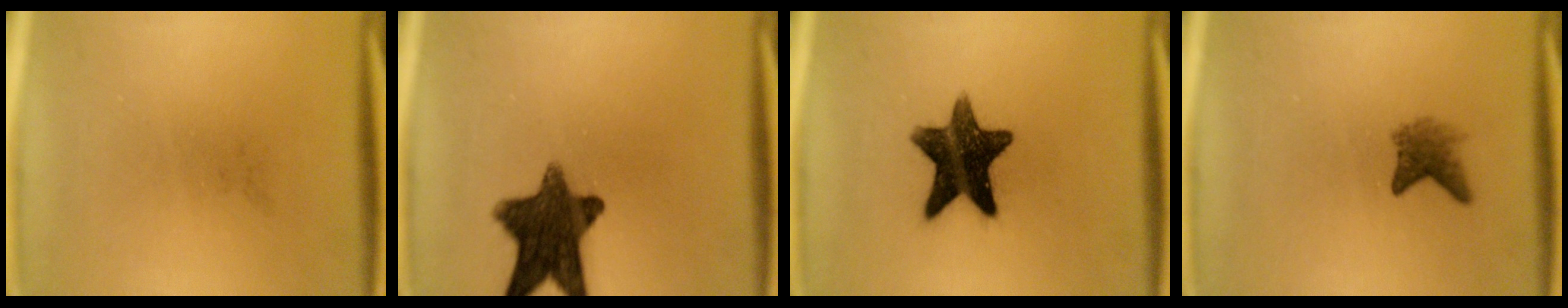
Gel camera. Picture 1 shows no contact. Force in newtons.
{"total": 12.8}
{"total": 13.8}
{"total": 2.7}